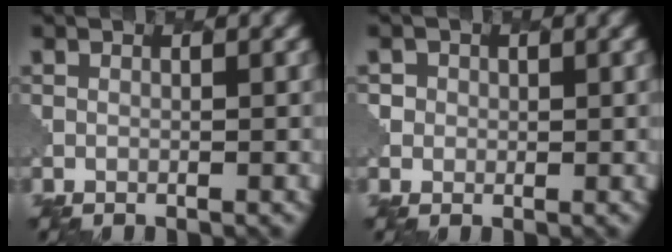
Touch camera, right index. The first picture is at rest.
{"total": 1.8, "force": [0.7, 1.6, 0.0], "torque": [0.009, 0.006, -0.002]}